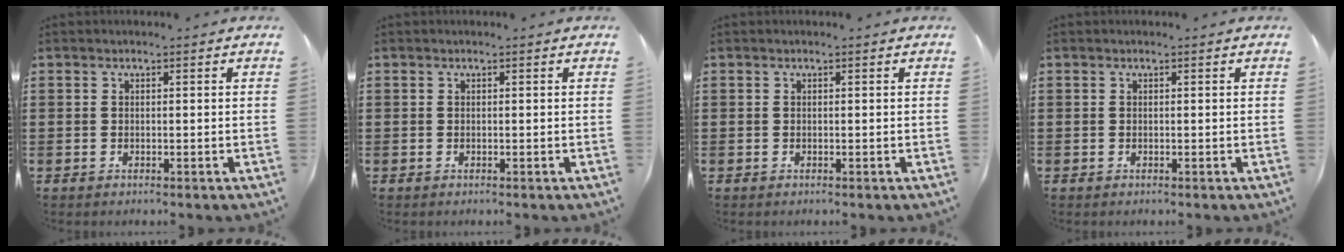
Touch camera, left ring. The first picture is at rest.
{"total": 0.0}
{"total": 0.0}
{"total": 0.0}